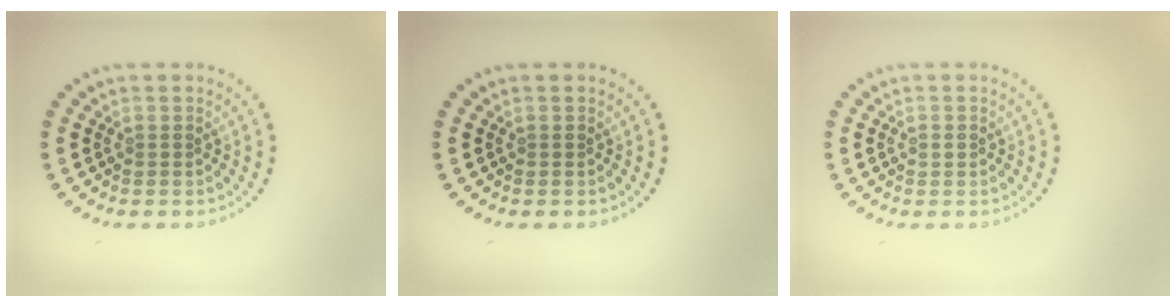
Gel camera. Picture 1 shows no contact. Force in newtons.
{"total": 0.0}
{"total": 0.7, "press": 0.7, "slide": 0.1}